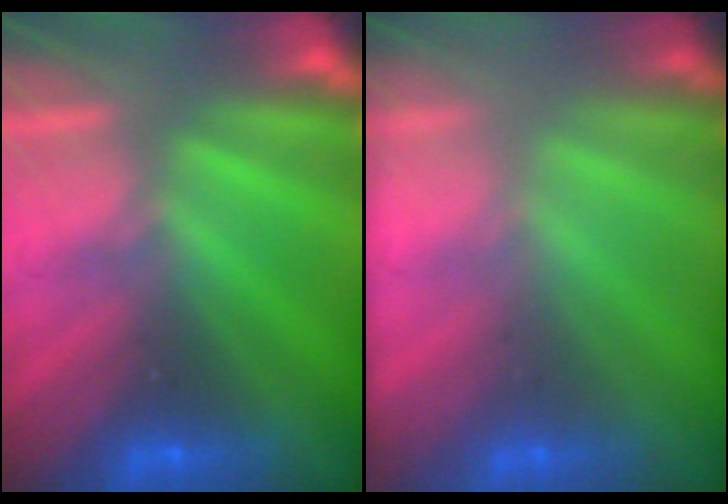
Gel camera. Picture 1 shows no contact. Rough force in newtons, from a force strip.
{"total": 1.7}